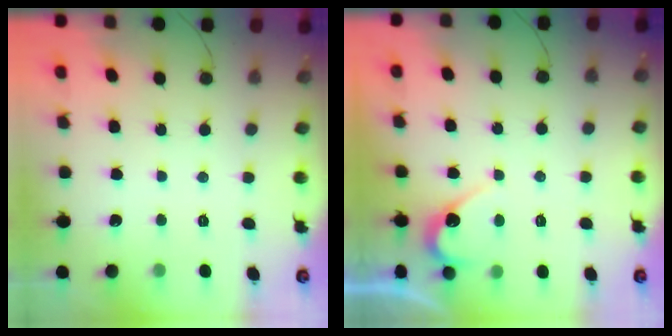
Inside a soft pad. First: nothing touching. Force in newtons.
{"total": 5.4, "press": 5.4, "slide": 0.3}